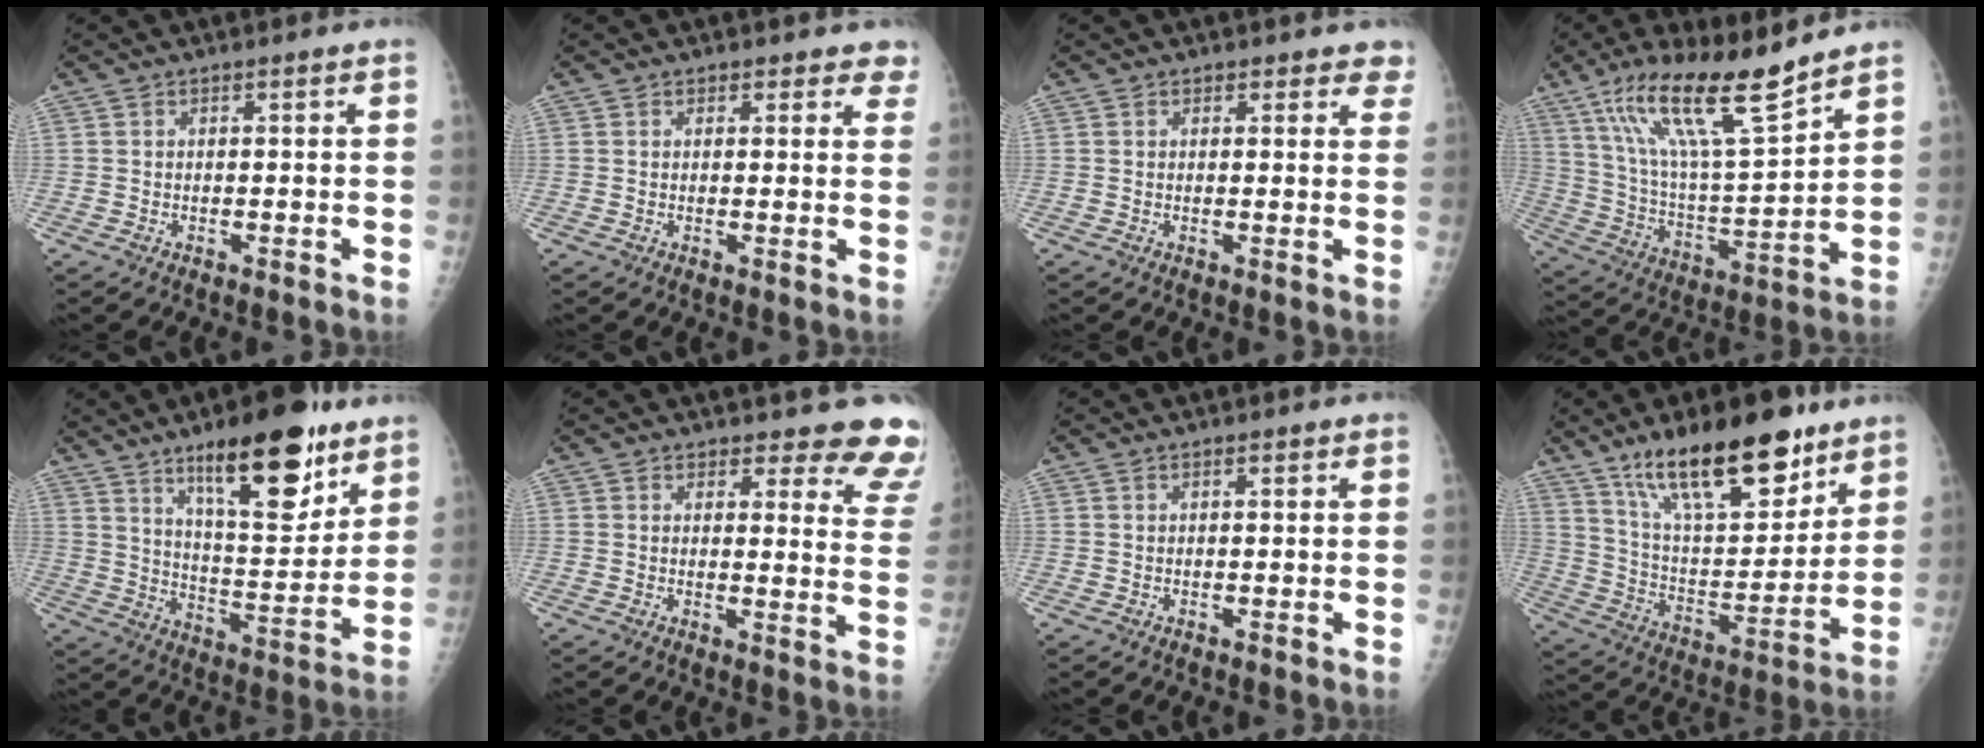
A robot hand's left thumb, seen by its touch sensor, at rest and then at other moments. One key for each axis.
{"total": 3.9, "fx": 3.3, "fy": 2.0, "fz": 0.4, "tx": 0.038, "ty": -0.014, "tz": 0.020}
{"total": 3.8, "fx": 3.2, "fy": 2.0, "fz": 0.5, "tx": 0.038, "ty": -0.014, "tz": 0.019}
{"total": 18.2, "fx": 12.6, "fy": 2.8, "fz": 12.9, "tx": -0.218, "ty": -0.063, "tz": 0.235}
{"total": 19.7, "fx": 12.2, "fy": 6.5, "fz": 14.0, "tx": -0.171, "ty": -0.072, "tz": 0.198}
{"total": 11.7, "fx": 11.0, "fy": 3.4, "fz": 2.2, "tx": 0.027, "ty": -0.096, "tz": 0.091}
{"total": 0.8, "fx": 0.5, "fy": 0.3, "fz": 0.5, "tx": -0.007, "ty": -0.001, "tz": 0.006}
{"total": 23.6, "fx": 15.6, "fy": 8.8, "fz": 15.4, "tx": -0.208, "ty": -0.065, "tz": 0.267}